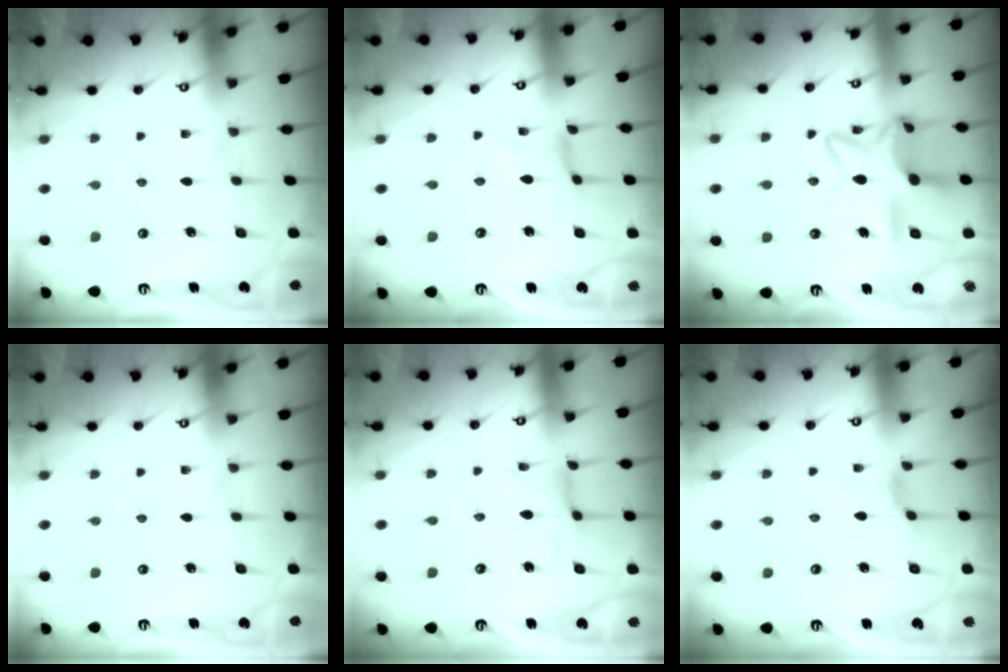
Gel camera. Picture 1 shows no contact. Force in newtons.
{"total": 0.0}
{"total": 14.2, "press": 14.1, "slide": 1.1}
{"total": 0.0}
{"total": 2.3, "press": 2.3, "slide": 0.5}
{"total": 1.6, "press": 1.5, "slide": 0.4}